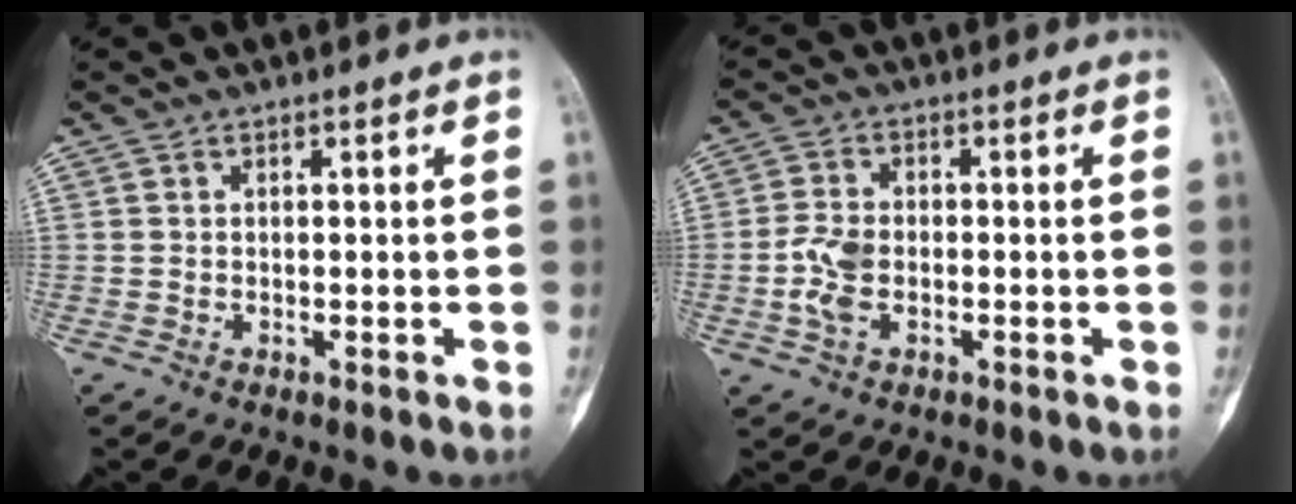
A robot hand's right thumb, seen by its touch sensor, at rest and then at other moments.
{"total": 5.8, "force": [-1.2, 3.6, 4.4], "torque": [-0.093, 0.009, -0.025]}